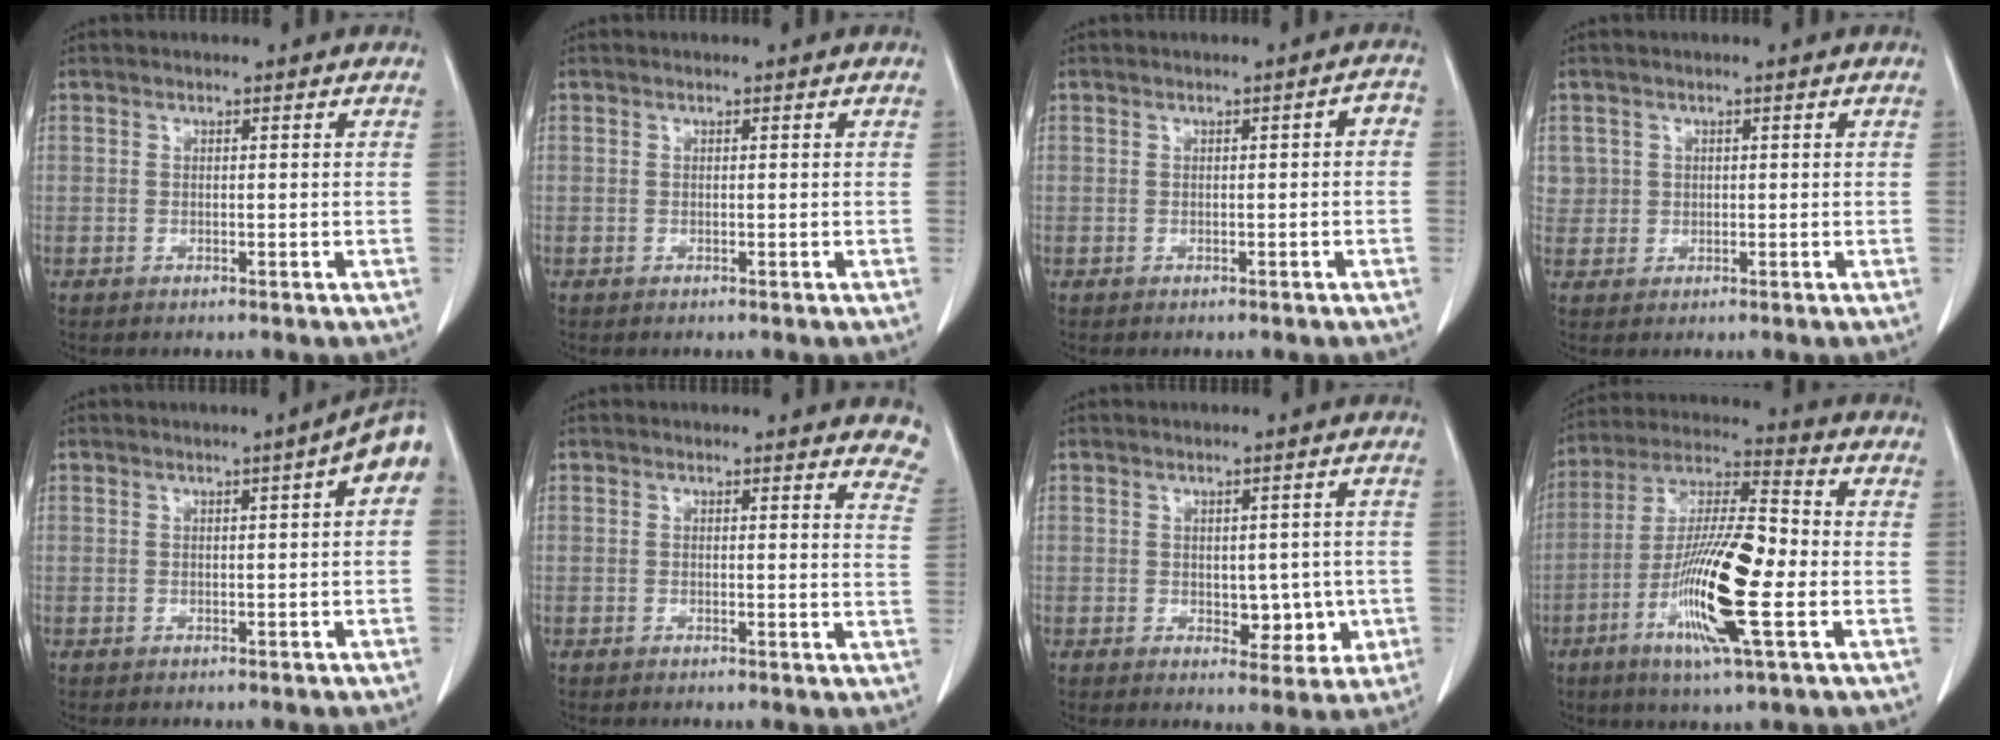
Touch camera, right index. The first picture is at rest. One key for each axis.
{"total": 0.0}
{"total": 1.7, "fx": -0.3, "fy": 0.6, "fz": 1.5, "tx": -0.013, "ty": 0.009, "tz": -0.005}
{"total": 2.2, "fx": 0.7, "fy": 2.1, "fz": -0.1, "tx": 0.019, "ty": 0.001, "tz": 0.008}
{"total": 4.4, "fx": 1.4, "fy": 0.9, "fz": 4.1, "tx": -0.045, "ty": 0.013, "tz": 0.011}
{"total": 6.8, "fx": 6.4, "fy": 1.8, "fz": 1.4, "tx": 0.014, "ty": -0.021, "tz": 0.035}
{"total": 5.3, "fx": -0.6, "fy": 3.1, "fz": 4.2, "tx": -0.043, "ty": 0.004, "tz": 0.004}
{"total": 16.5, "fx": -4.5, "fy": 1.8, "fz": 15.8, "tx": -0.308, "ty": -0.011, "tz": -0.086}